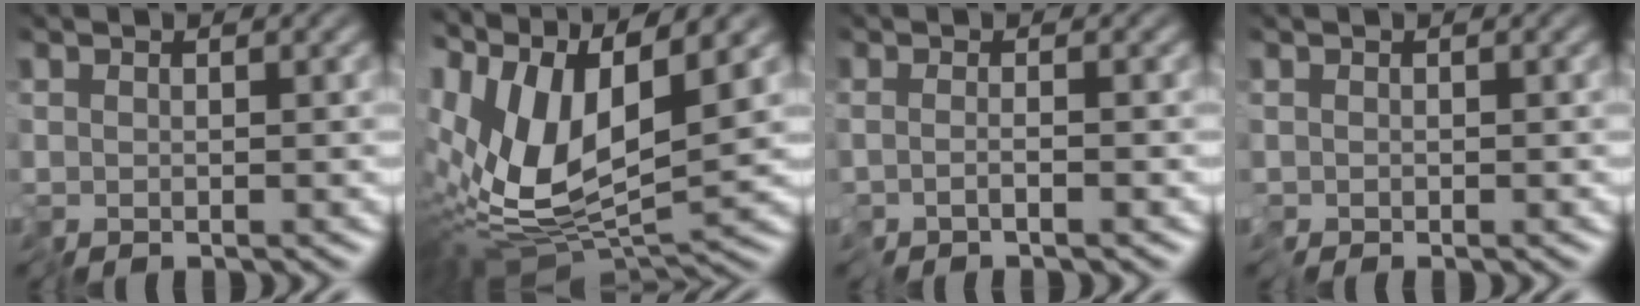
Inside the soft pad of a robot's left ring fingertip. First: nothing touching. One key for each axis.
{"total": 11.5, "fx": 2.4, "fy": 4.9, "fz": 10.1, "tx": -0.224, "ty": -0.001, "tz": 0.042}
{"total": 1.3, "fx": -1.1, "fy": -0.6, "fz": 0.4, "tx": -0.011, "ty": -0.009, "tz": -0.021}
{"total": 0.0}